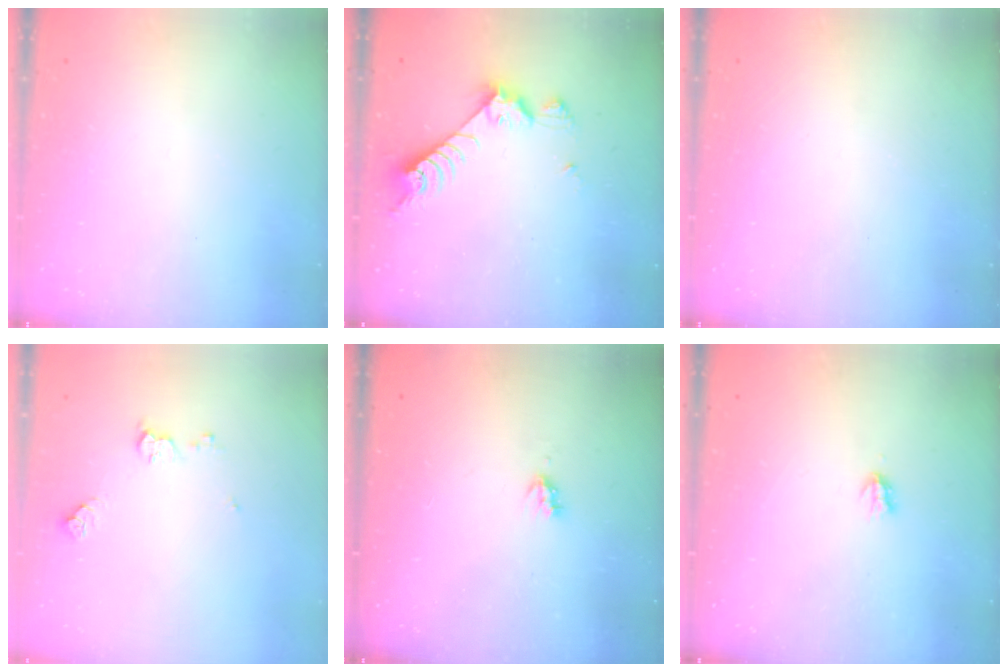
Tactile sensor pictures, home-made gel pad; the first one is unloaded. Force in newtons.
{"total": 7.9, "press": 7.8, "slide": 1.3}
{"total": 0.0}
{"total": 6.8, "press": 6.8, "slide": 0.5}
{"total": 2.6, "press": 2.6, "slide": 0.4}
{"total": 1.9, "press": 1.8, "slide": 0.4}